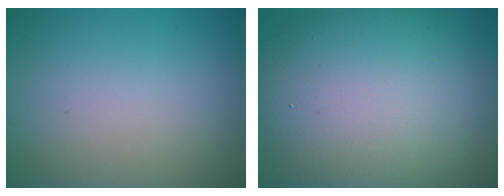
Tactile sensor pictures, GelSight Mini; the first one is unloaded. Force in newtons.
{"total": 14.6, "press": 14.5, "slide": 0.7}